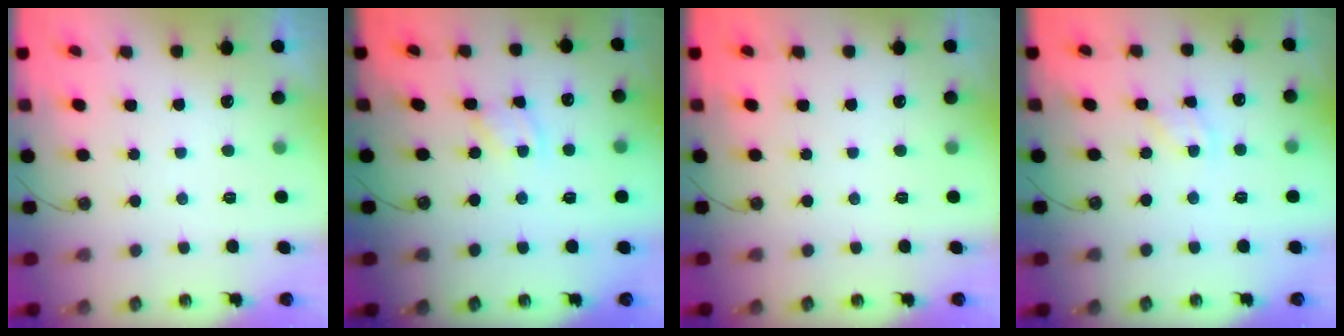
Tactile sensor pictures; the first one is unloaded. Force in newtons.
{"total": 2.4, "press": 2.4, "slide": 0.2}
{"total": 0.0}
{"total": 2.7, "press": 2.6, "slide": 0.4}